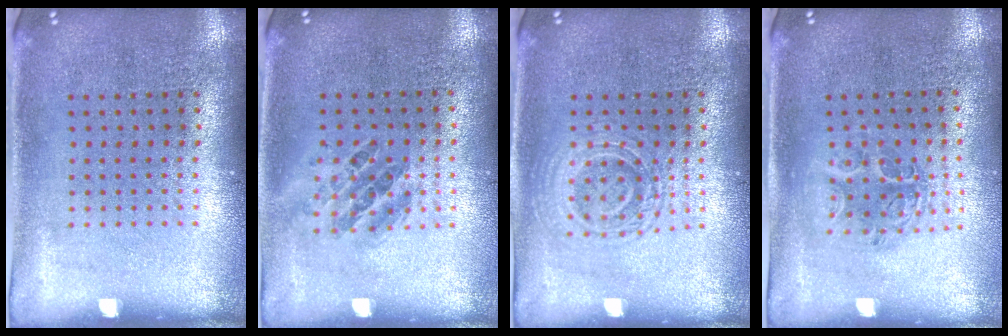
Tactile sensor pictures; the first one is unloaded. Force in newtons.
{"total": 1.0, "press": 0.8, "slide": 0.5}
{"total": 1.4, "press": 1.4, "slide": 0.3}
{"total": 1.2, "press": 1.2, "slide": 0.4}